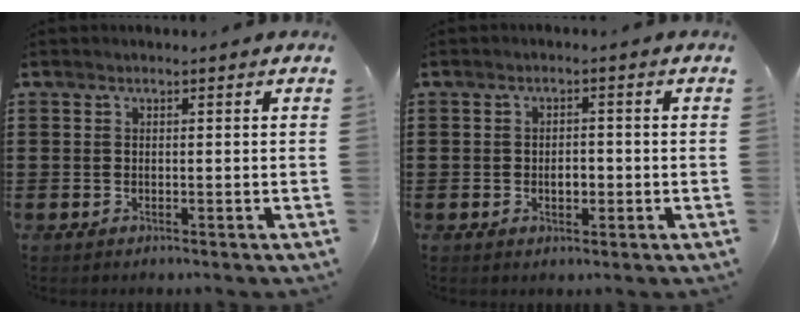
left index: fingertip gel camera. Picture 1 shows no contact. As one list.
[{"total": 2.5, "force": [-0.6, 1.4, 2.1], "torque": [-0.043, 0.003, -0.013]}]